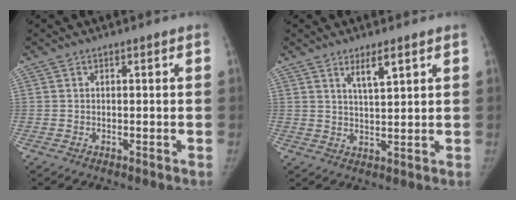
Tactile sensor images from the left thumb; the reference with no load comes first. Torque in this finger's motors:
{"motor_torque": [0.14, 0.20, 0.13, 0.19, 0.01]}